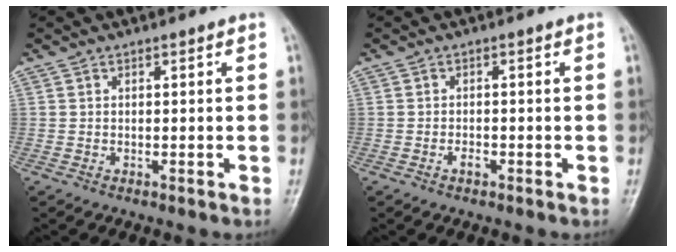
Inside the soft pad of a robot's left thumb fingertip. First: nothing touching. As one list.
[{"total": 1.9, "force": [-1.0, 1.1, 1.2], "torque": [-0.014, 0.012, -0.020]}]